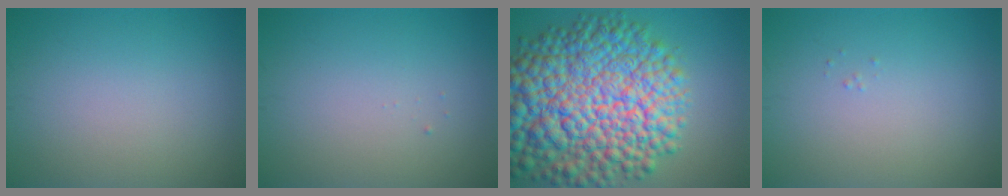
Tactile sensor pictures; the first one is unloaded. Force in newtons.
{"total": 0.0}
{"total": 16.8, "press": 16.8, "slide": 0.6}
{"total": 0.0}